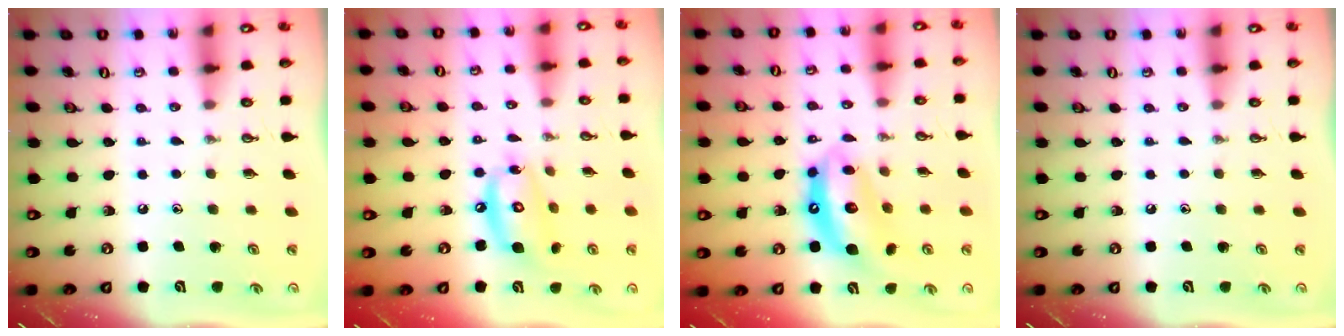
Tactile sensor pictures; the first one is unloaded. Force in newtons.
{"total": 12.9, "press": 12.8, "slide": 1.5}
{"total": 12.3, "press": 12.2, "slide": 1.2}
{"total": 0.0}